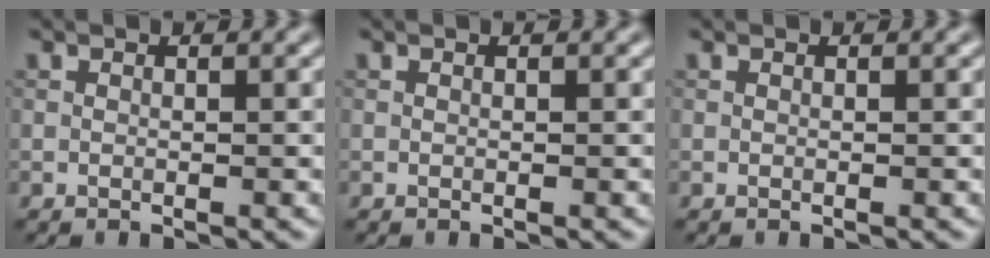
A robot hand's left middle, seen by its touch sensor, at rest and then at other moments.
{"total": 0.0}
{"total": 0.0}